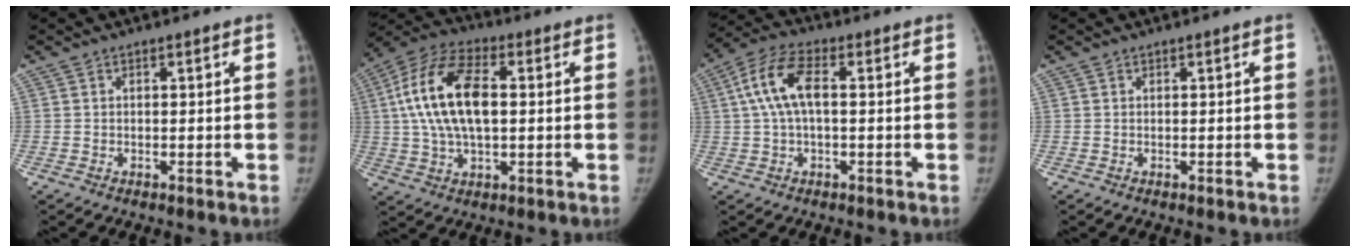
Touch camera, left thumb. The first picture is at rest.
{"total": 16.4, "force": [1.8, 8.5, 13.9], "torque": [-0.274, 0.024, 0.031]}
{"total": 9.3, "force": [1.1, 4.4, 8.2], "torque": [-0.173, 0.032, 0.017]}
{"total": 0.0}